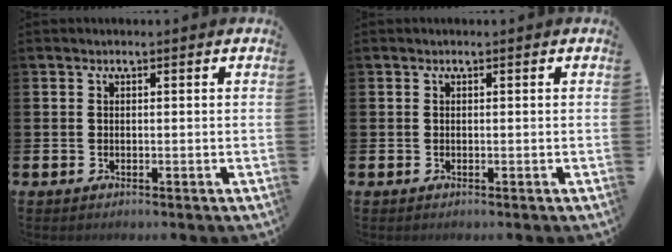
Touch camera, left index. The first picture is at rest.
{"total": 0.0}